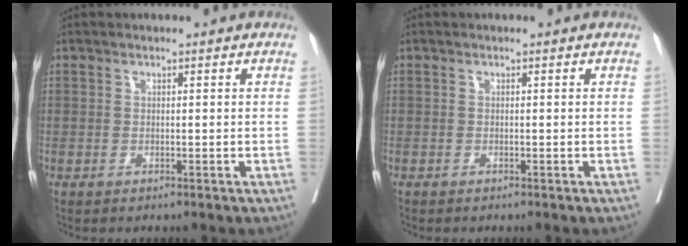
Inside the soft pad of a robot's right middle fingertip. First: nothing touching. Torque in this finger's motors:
{"motor_torque": [0.00, 0.00, 0.00, 0.00]}